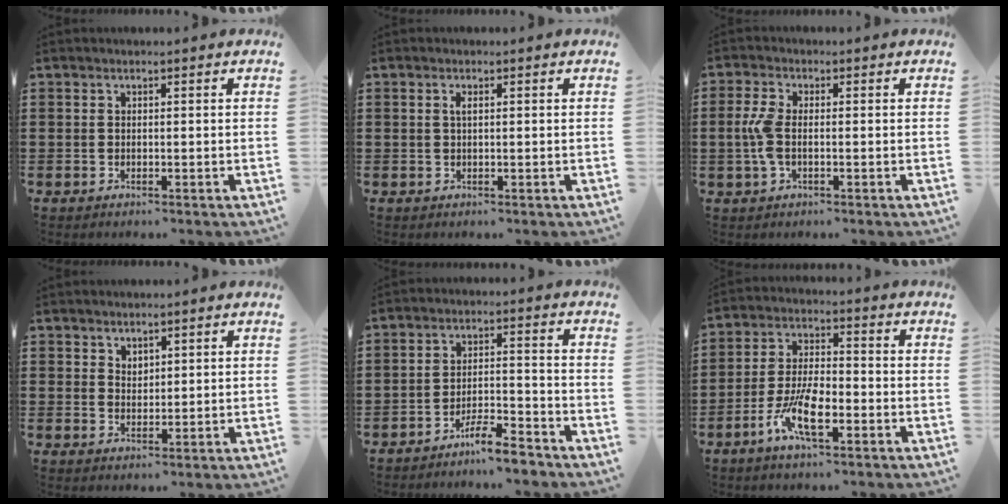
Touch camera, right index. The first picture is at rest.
{"total": 1.0, "force": [0.3, 0.2, 0.9], "torque": [-0.019, 0.002, 0.004]}
{"total": 4.6, "force": [-0.6, 2.0, 4.1], "torque": [-0.102, -0.006, -0.019]}
{"total": 2.0, "force": [1.7, 0.9, 0.0], "torque": [-0.004, 0.004, 0.034]}
{"total": 5.8, "force": [-5.2, 0.4, 2.4], "torque": [-0.048, 0.002, -0.101]}
{"total": 8.2, "force": [-3.7, 2.7, 6.7], "torque": [-0.147, -0.008, -0.072]}